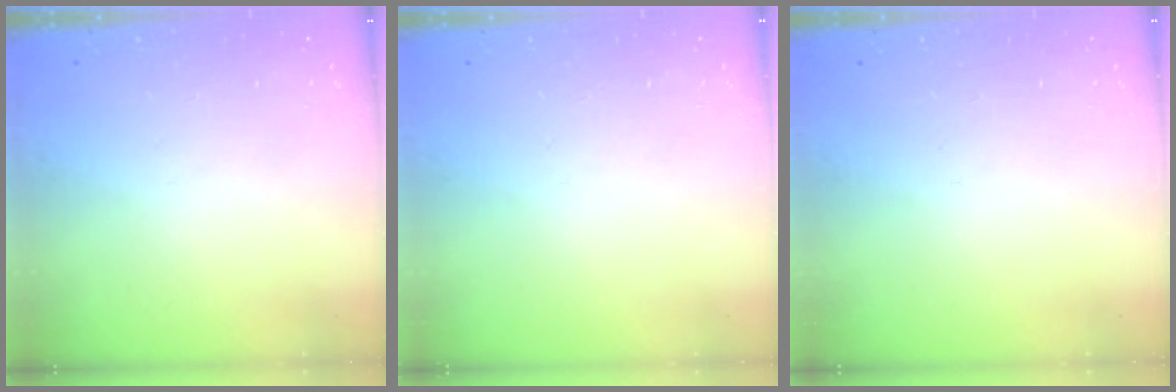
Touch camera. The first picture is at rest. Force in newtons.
{"total": 0.0}
{"total": 0.0}